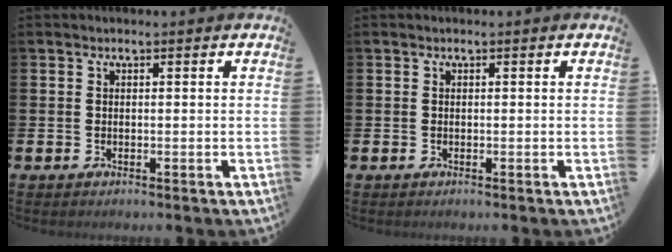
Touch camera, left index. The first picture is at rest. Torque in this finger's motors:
{"motor_torque": [0.00, 0.00, 0.00, 0.01]}